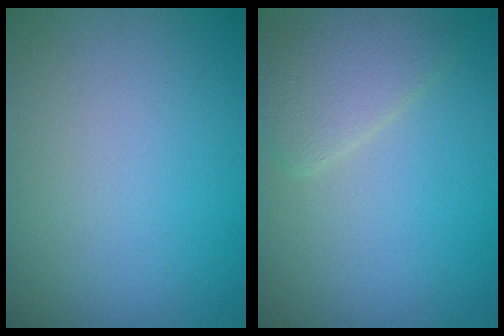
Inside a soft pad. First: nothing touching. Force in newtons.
{"total": 2.9, "press": 2.8, "slide": 0.4}